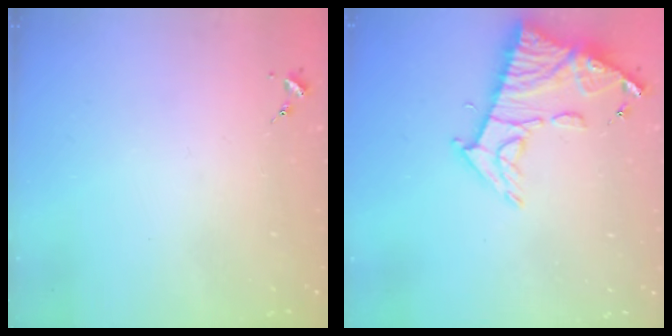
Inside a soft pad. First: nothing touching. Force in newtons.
{"total": 13.0, "press": 12.9, "slide": 1.4}